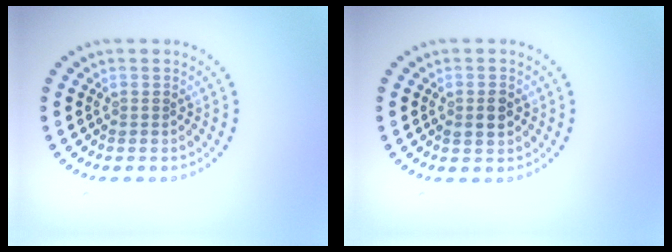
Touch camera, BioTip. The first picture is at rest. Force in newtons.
{"total": 1.8, "press": 1.7, "slide": 0.1}